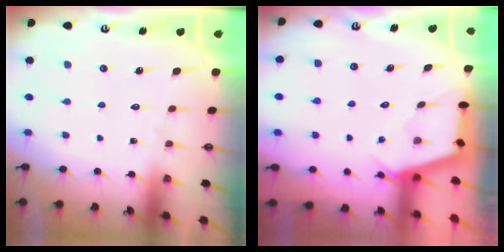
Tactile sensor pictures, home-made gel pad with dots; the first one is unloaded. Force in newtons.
{"total": 2.6, "press": 2.6, "slide": 0.3}